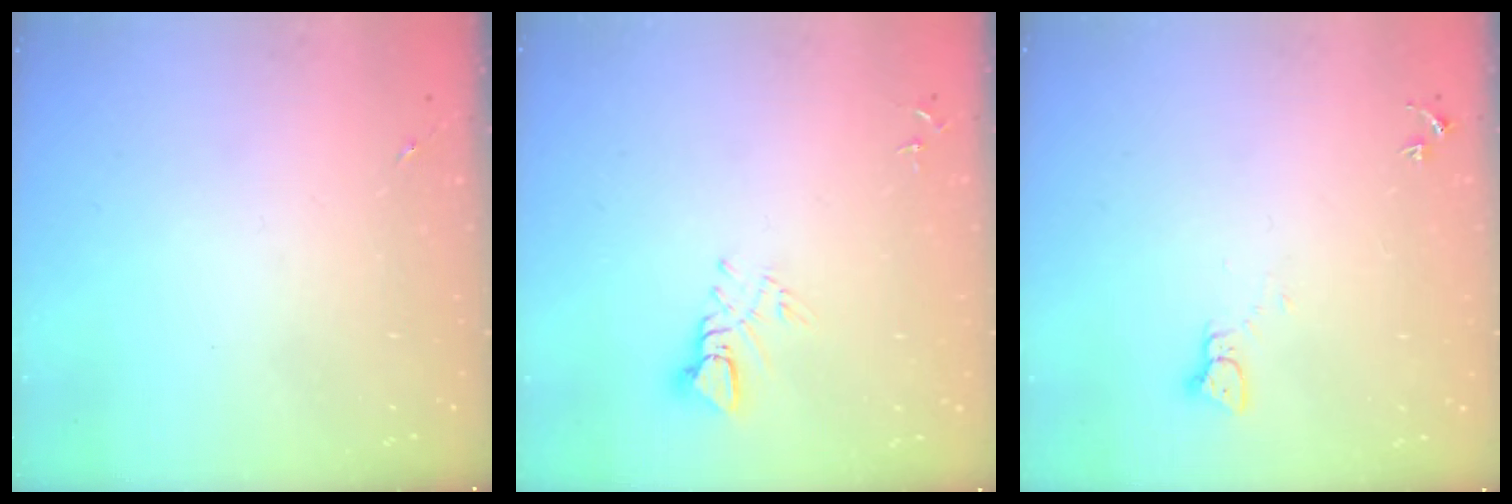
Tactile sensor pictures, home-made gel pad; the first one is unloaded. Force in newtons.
{"total": 5.6, "press": 5.6, "slide": 0.6}
{"total": 2.2, "press": 2.2, "slide": 0.2}